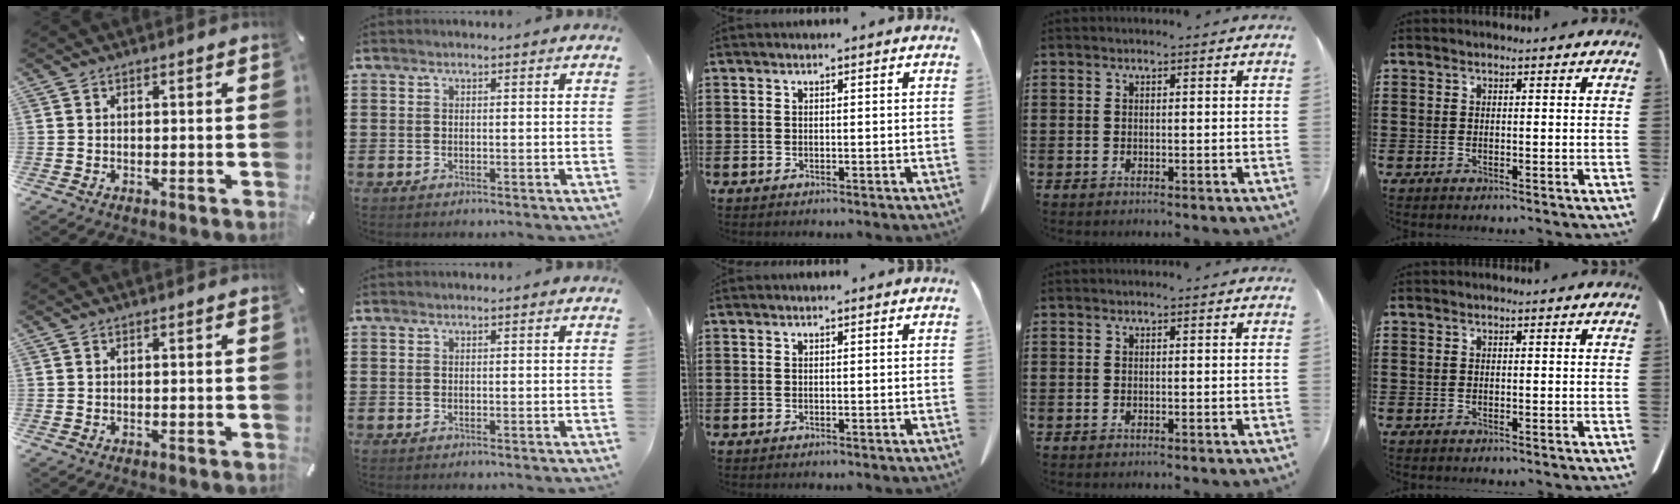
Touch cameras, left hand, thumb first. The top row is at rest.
{}